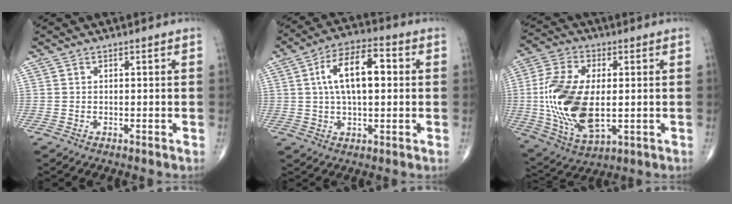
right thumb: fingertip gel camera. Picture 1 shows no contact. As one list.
[{"total": 12.5, "force": [1.9, 5.9, 10.8], "torque": [-0.185, 0.022, 0.028]}, {"total": 18.7, "force": [-0.4, 10.0, 15.9], "torque": [-0.330, -0.009, 0.002]}]